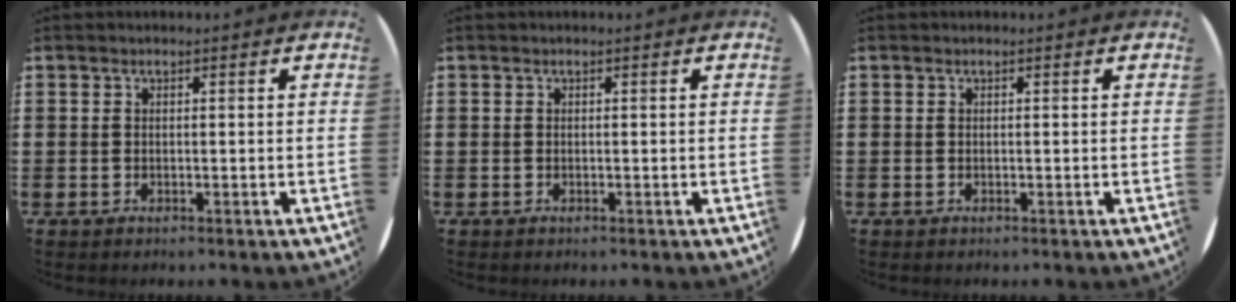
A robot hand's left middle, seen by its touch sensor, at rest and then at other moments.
{"total": 0.0}
{"total": 0.0}